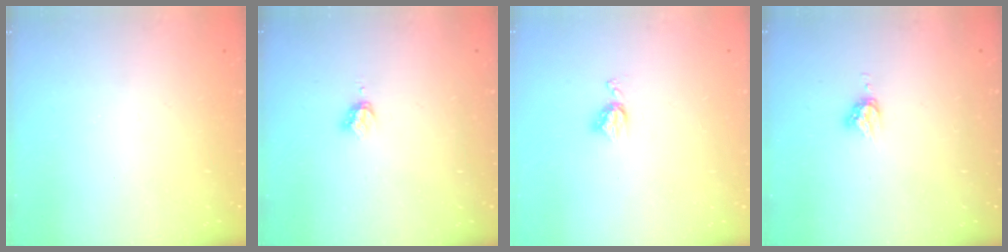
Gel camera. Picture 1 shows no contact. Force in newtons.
{"total": 2.9, "press": 2.8, "slide": 0.4}
{"total": 5.0, "press": 4.9, "slide": 0.7}
{"total": 4.8, "press": 4.7, "slide": 0.7}